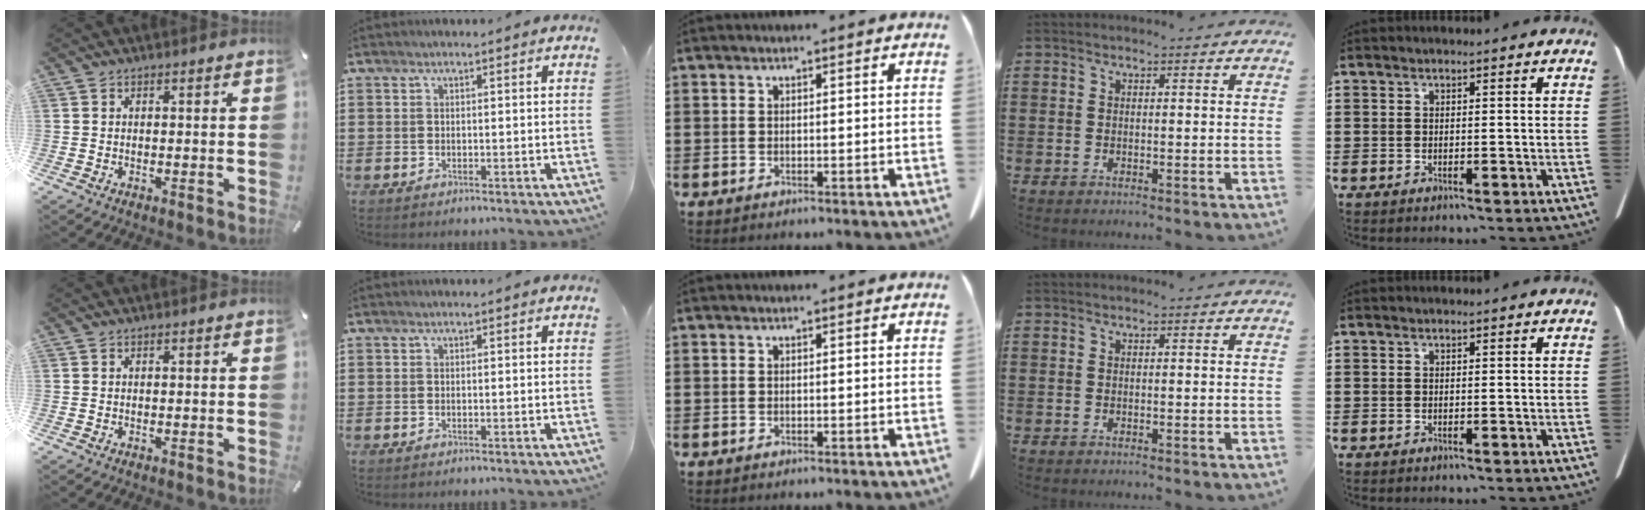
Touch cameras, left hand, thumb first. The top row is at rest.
{}